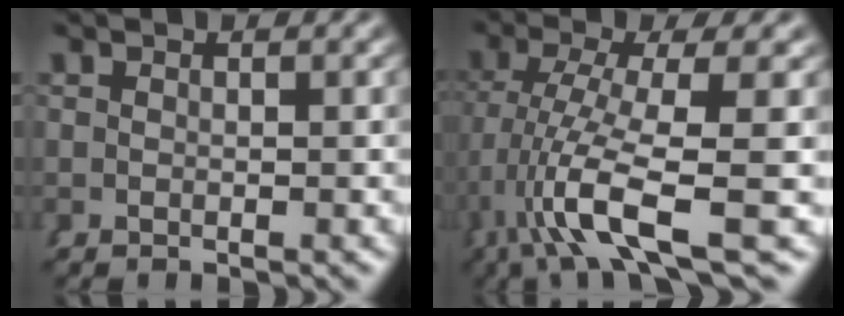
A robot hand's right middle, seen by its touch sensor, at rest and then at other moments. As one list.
[{"total": 7.7, "force": [-1.6, 2.0, 7.3], "torque": [-0.137, -0.021, -0.013]}]